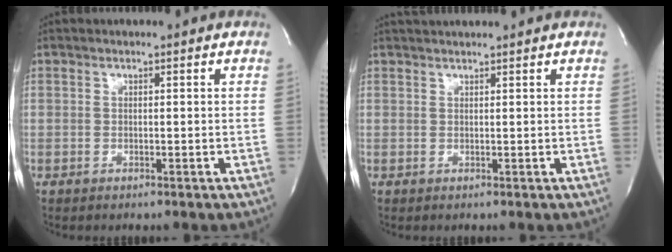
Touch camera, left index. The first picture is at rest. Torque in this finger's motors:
{"motor_torque": [0.36, -0.71, 0.03, 0.01]}